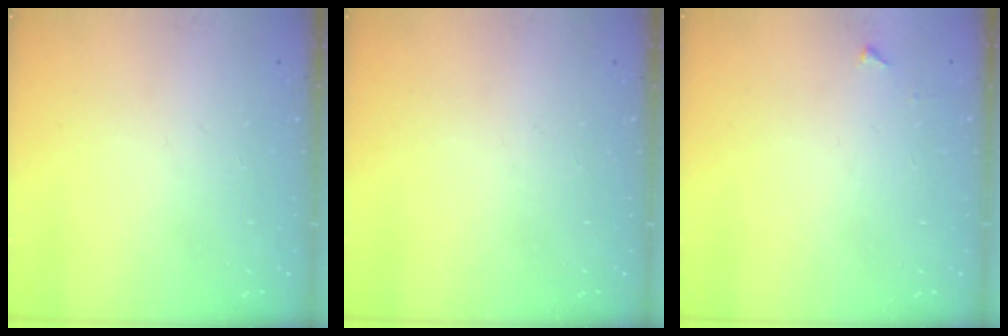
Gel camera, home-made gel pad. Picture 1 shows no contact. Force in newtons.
{"total": 0.0}
{"total": 3.2, "press": 3.2, "slide": 0.4}